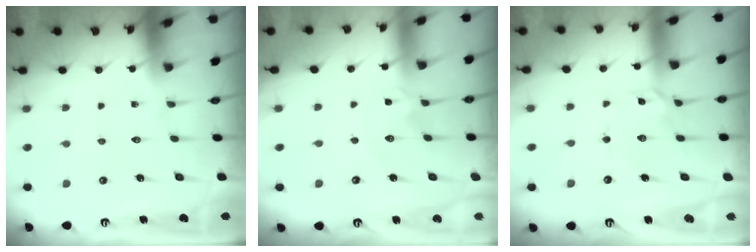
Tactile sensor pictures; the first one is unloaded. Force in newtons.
{"total": 1.1, "press": 1.1, "slide": 0.1}
{"total": 2.1, "press": 2.1, "slide": 0.4}